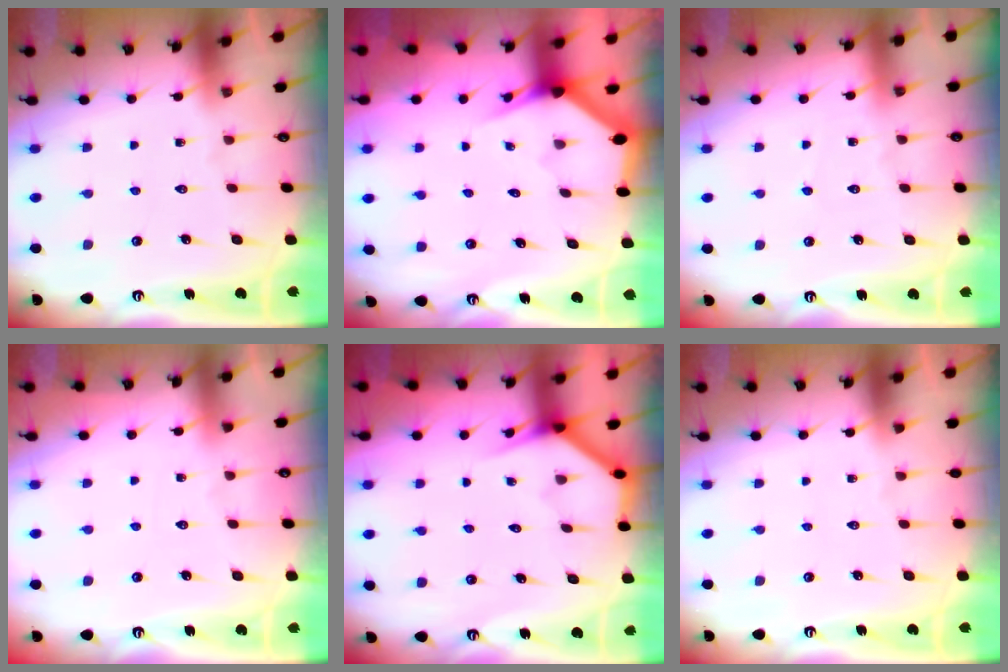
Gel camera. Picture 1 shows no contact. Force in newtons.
{"total": 2.6, "press": 2.6, "slide": 0.0}
{"total": 2.9, "press": 2.9, "slide": 0.4}
{"total": 2.2, "press": 2.2, "slide": 0.3}
{"total": 3.8, "press": 3.8, "slide": 0.3}
{"total": 0.0}